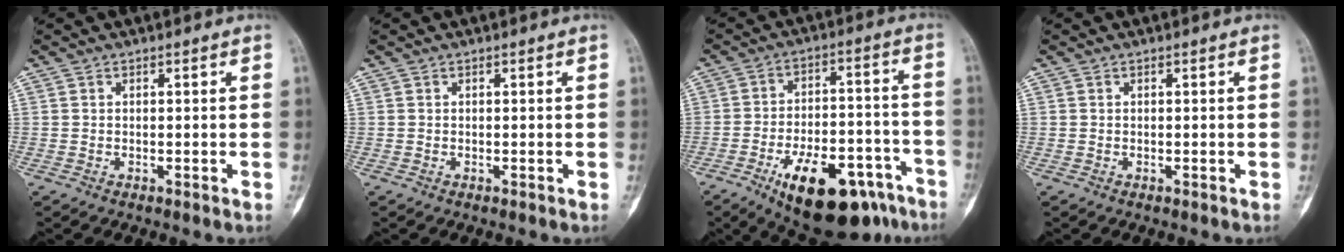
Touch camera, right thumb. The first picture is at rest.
{"total": 0.0}
{"total": 20.7, "force": [-11.9, 9.1, 14.3], "torque": [-0.173, 0.066, -0.173]}
{"total": 0.0}